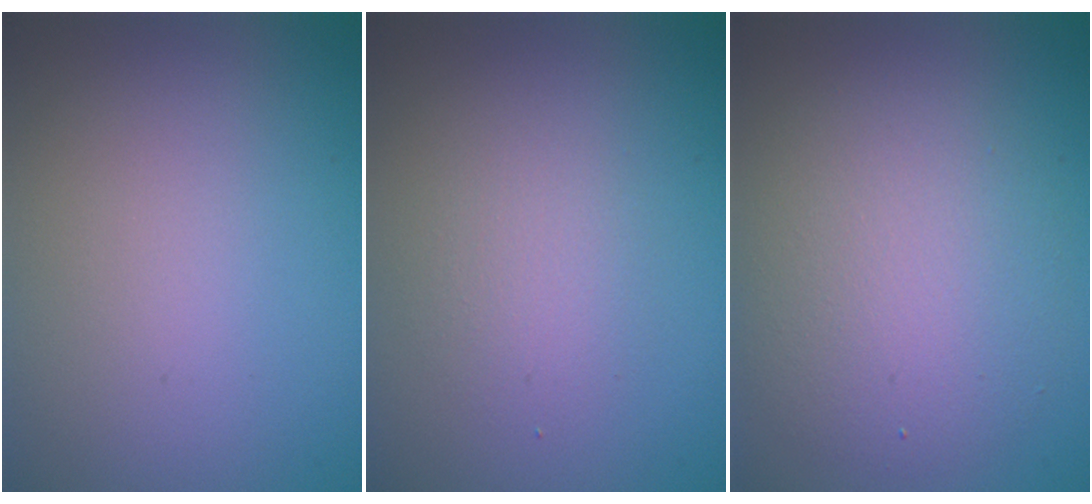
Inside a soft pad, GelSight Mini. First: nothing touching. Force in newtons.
{"total": 1.9, "press": 1.9, "slide": 0.1}
{"total": 5.6, "press": 5.6, "slide": 0.3}